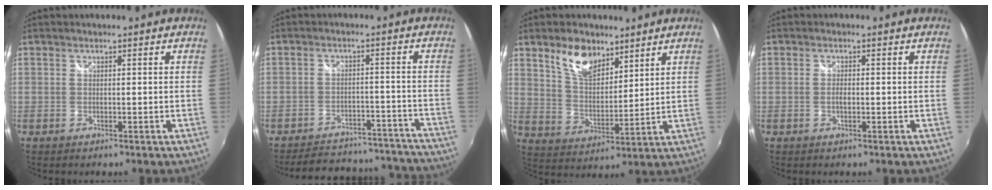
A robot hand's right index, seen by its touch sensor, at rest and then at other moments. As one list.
[{"total": 19.7, "force": [-17.8, 6.6, 5.2], "torque": [-0.107, 0.047, -0.207]}, {"total": 9.8, "force": [6.5, 4.9, 5.4], "torque": [-0.096, 0.008, 0.124]}, {"total": 1.3, "force": [-0.3, 0.6, 1.1], "torque": [-0.023, 0.001, -0.007]}]